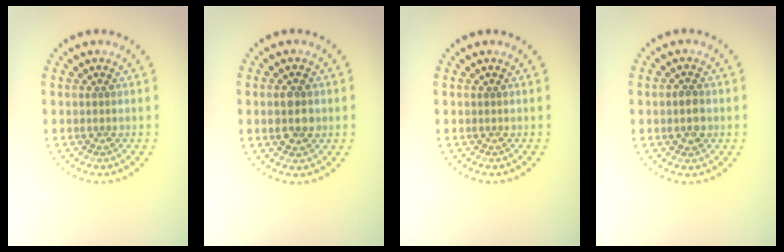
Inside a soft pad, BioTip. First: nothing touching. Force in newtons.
{"total": 2.9, "press": 2.9, "slide": 0.2}
{"total": 0.0}
{"total": 1.9, "press": 1.9, "slide": 0.2}